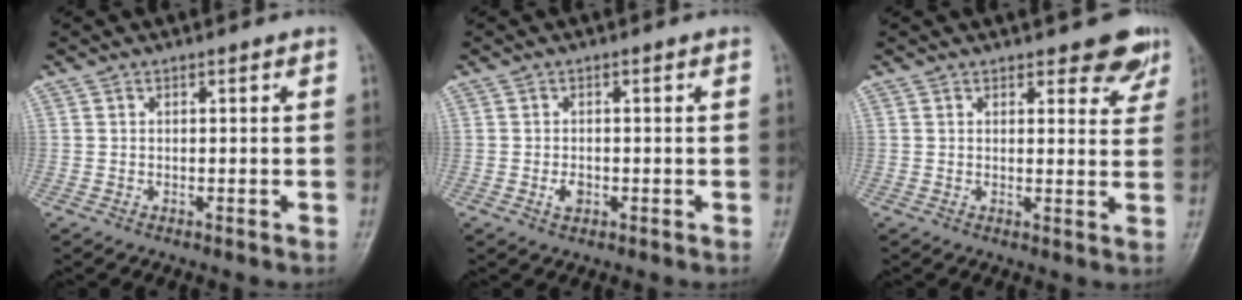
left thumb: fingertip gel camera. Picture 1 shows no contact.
{"total": 2.0, "force": [-0.6, 1.3, 1.4], "torque": [-0.021, 0.001, -0.010]}
{"total": 5.4, "force": [3.9, 2.4, 2.9], "torque": [-0.003, -0.022, 0.041]}